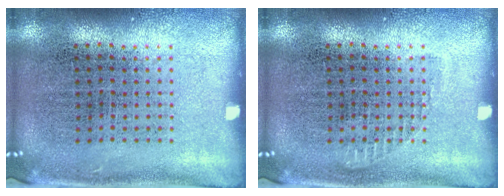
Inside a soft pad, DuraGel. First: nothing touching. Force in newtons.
{"total": 0.5, "press": 0.5, "slide": 0.2}